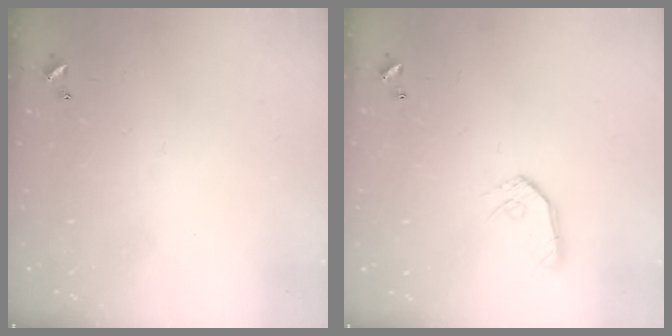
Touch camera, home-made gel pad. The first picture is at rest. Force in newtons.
{"total": 8.8, "press": 8.8, "slide": 0.6}